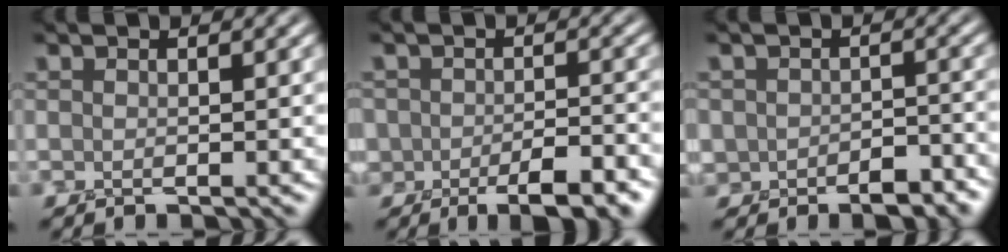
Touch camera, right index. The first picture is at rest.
{"total": 6.3, "force": [-3.4, 3.4, 4.0], "torque": [-0.047, -0.007, -0.049]}
{"total": 4.2, "force": [-2.4, 2.7, 2.1], "torque": [-0.019, -0.009, -0.041]}